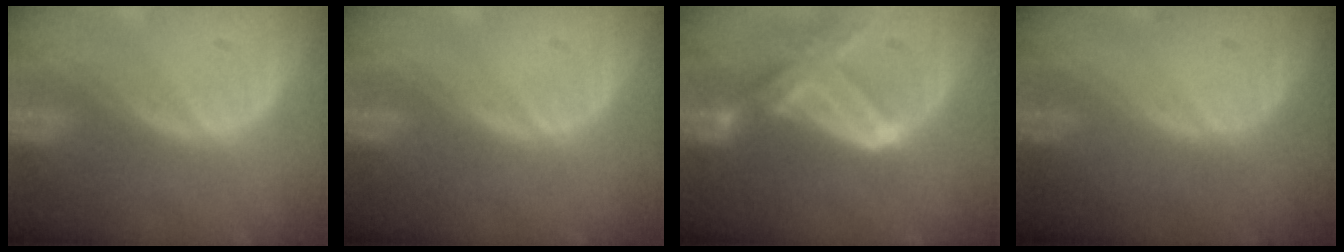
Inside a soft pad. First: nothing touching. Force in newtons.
{"total": 0.0}
{"total": 7.2, "press": 6.6, "slide": 2.9}
{"total": 0.0}